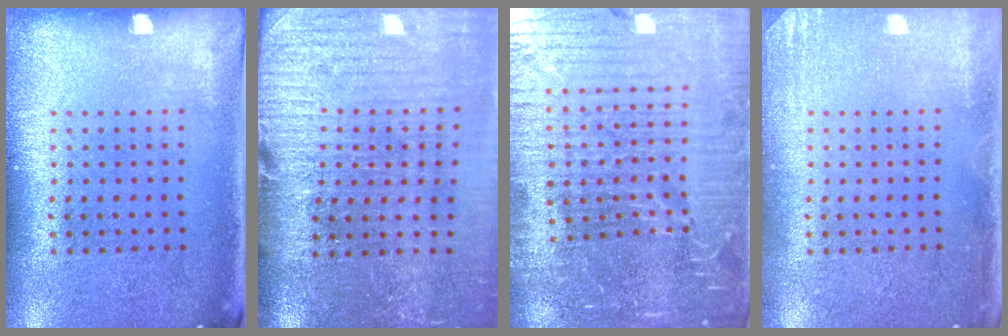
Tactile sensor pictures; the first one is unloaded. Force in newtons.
{"total": 3.9, "press": 3.4, "slide": 1.9}
{"total": 7.0, "press": 6.1, "slide": 3.5}
{"total": 1.5, "press": 1.4, "slide": 0.2}